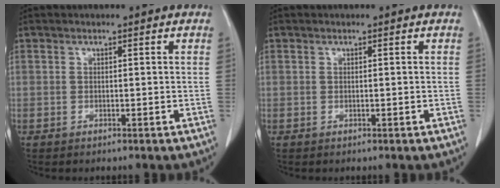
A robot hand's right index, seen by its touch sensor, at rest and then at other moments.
{"total": 0.0}